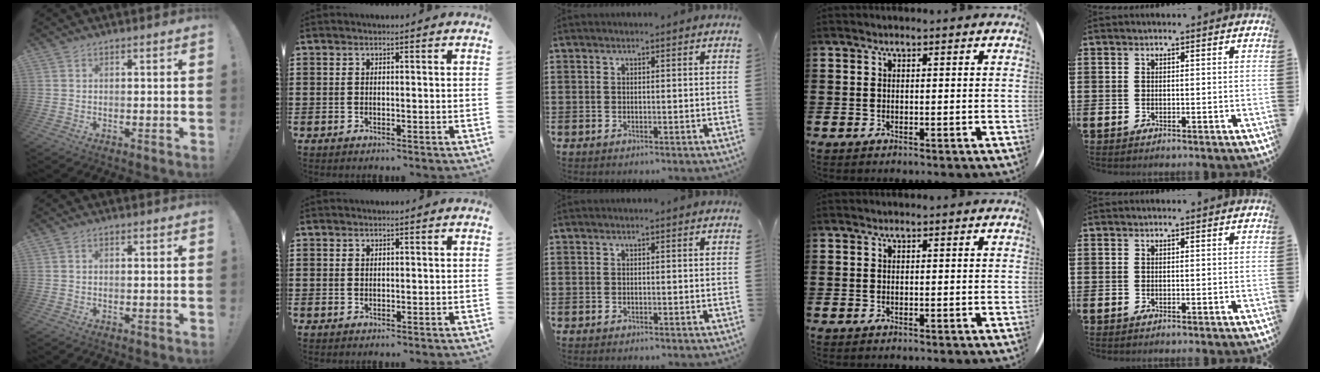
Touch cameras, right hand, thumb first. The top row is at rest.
{"thumb": {"total": 0.6, "force": [0.0, 0.4, 0.4], "torque": [0.000, -0.001, -0.002]}, "index": {"total": 0.5, "force": [0.4, 0.4, 0.1], "torque": [-0.003, 0.002, 0.008]}}